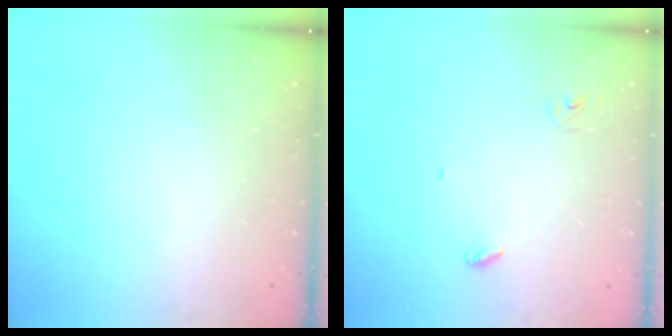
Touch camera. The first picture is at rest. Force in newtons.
{"total": 3.2, "press": 3.2, "slide": 0.3}